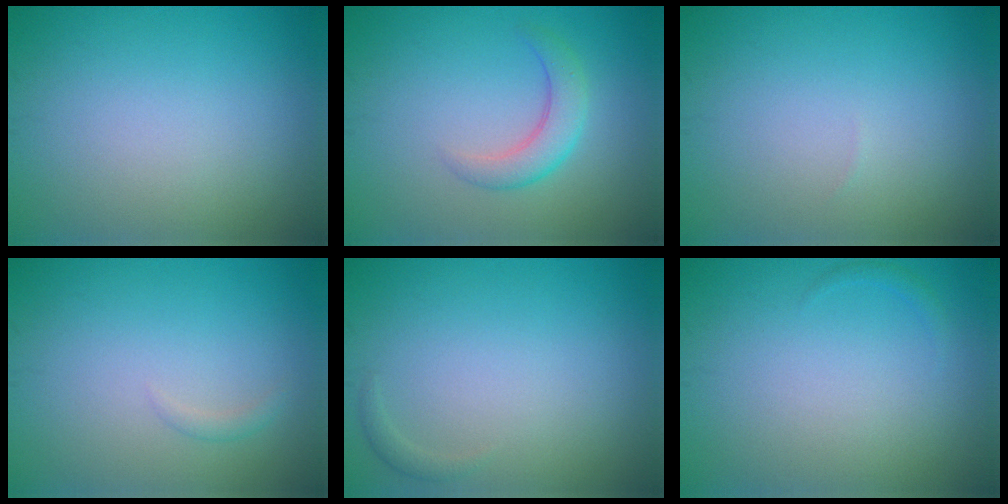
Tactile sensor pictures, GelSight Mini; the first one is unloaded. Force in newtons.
{"total": 3.0, "press": 3.0, "slide": 0.2}
{"total": 0.0}
{"total": 0.7, "press": 0.7, "slide": 0.1}
{"total": 0.7, "press": 0.7, "slide": 0.1}
{"total": 0.6, "press": 0.6, "slide": 0.1}